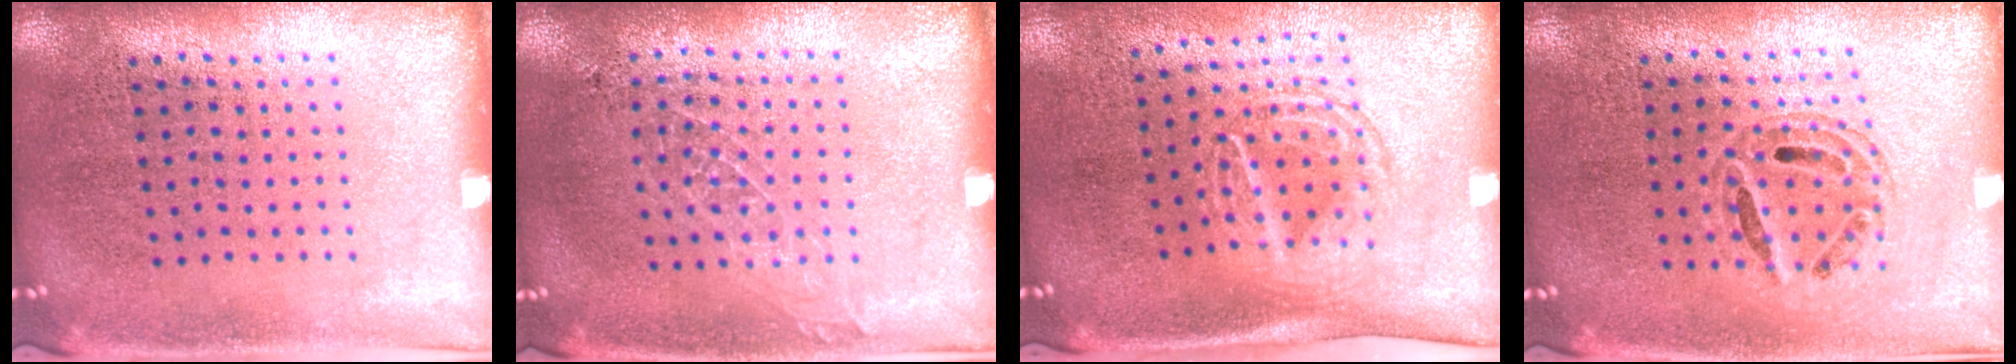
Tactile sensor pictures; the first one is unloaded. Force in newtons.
{"total": 0.9, "press": 0.9, "slide": 0.1}
{"total": 1.7, "press": 1.3, "slide": 1.1}
{"total": 0.8, "press": 0.7, "slide": 0.2}